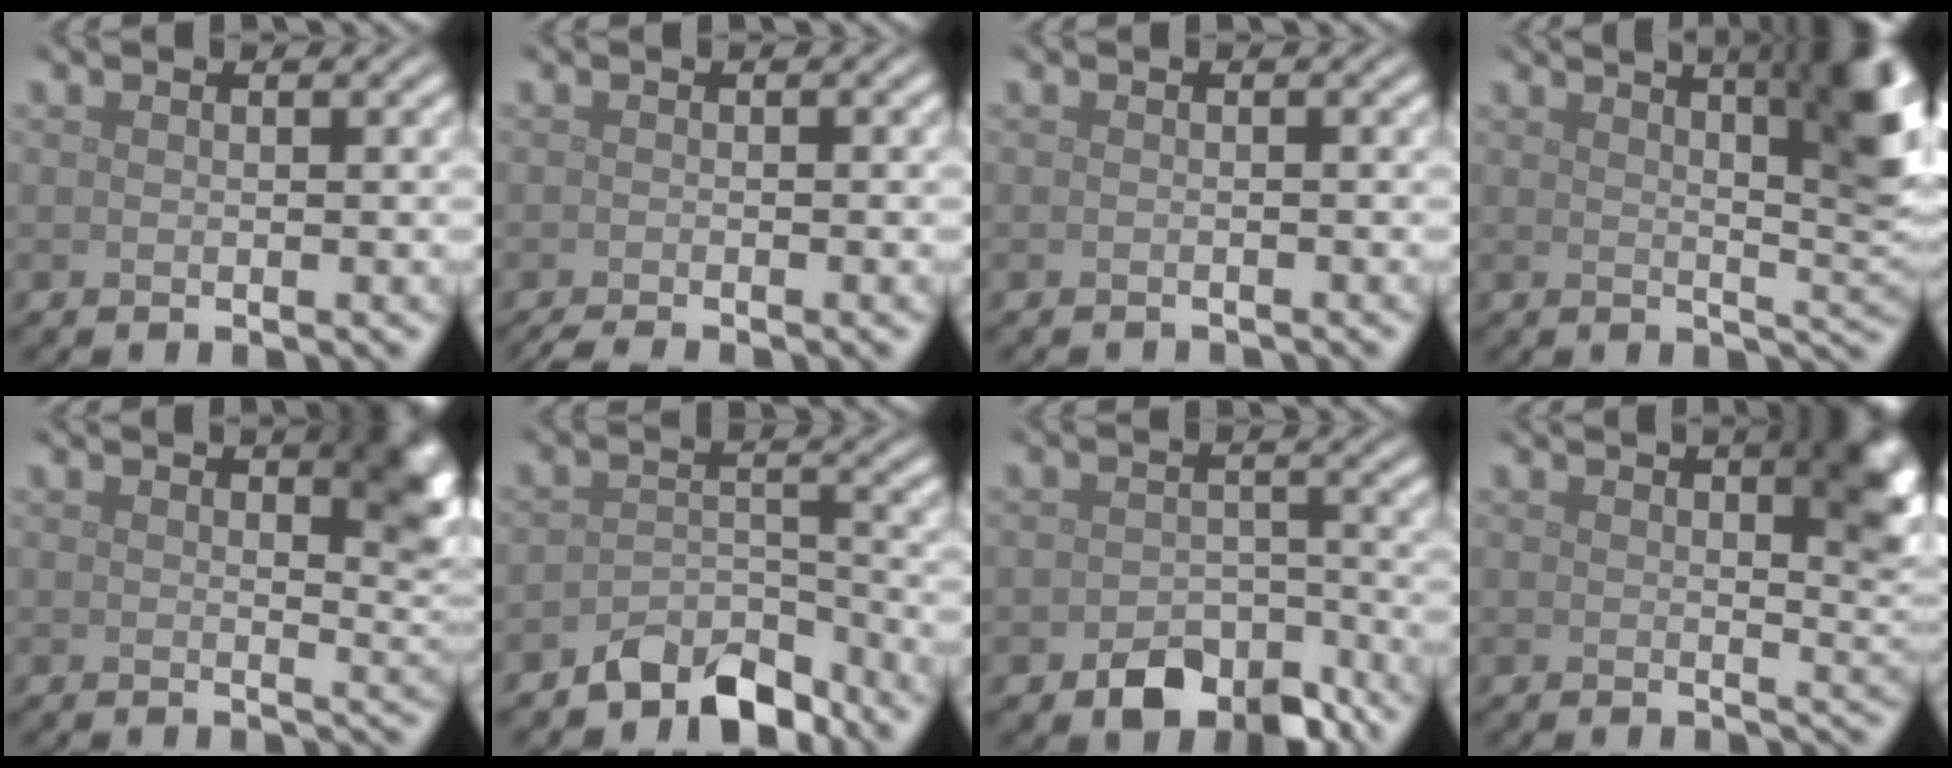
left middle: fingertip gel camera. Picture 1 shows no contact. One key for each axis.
{"total": 2.2, "fx": -1.9, "fy": 0.3, "fz": 1.1, "tx": -0.016, "ty": -0.003, "tz": -0.034}
{"total": 1.1, "fx": -1.1, "fy": 0.0, "fz": 0.1, "tx": 0.002, "ty": -0.005, "tz": -0.019}
{"total": 11.1, "fx": 4.7, "fy": 3.6, "fz": 9.4, "tx": -0.085, "ty": 0.034, "tz": 0.054}
{"total": 5.0, "fx": 2.2, "fy": 1.7, "fz": 4.1, "tx": -0.035, "ty": 0.002, "tz": 0.032}
{"total": 5.2, "fx": -4.1, "fy": 2.3, "fz": 2.1, "tx": -0.026, "ty": -0.001, "tz": -0.073}
{"total": 5.4, "fx": -3.7, "fy": 3.0, "fz": 2.5, "tx": -0.034, "ty": -0.008, "tz": -0.060}
{"total": 6.6, "fx": 2.5, "fy": 2.4, "fz": 5.6, "tx": -0.044, "ty": 0.010, "tz": 0.033}